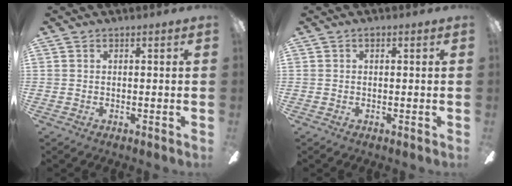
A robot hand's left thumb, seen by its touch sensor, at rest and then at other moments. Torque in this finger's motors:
{"motor_torque": [0.16, -0.07, 0.20, 0.30, 0.00]}